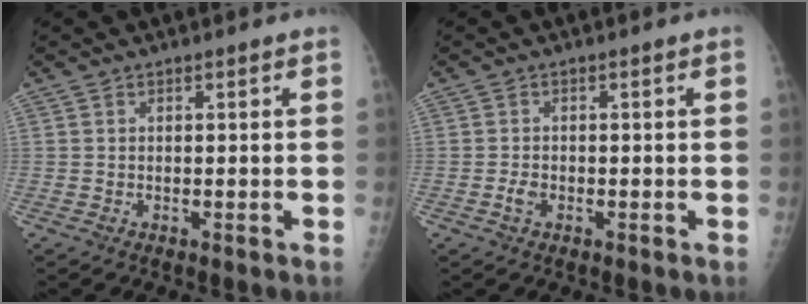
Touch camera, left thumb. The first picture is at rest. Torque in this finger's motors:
{"motor_torque": [-0.06, 0.04, 0.03, 0.01, 0.00]}